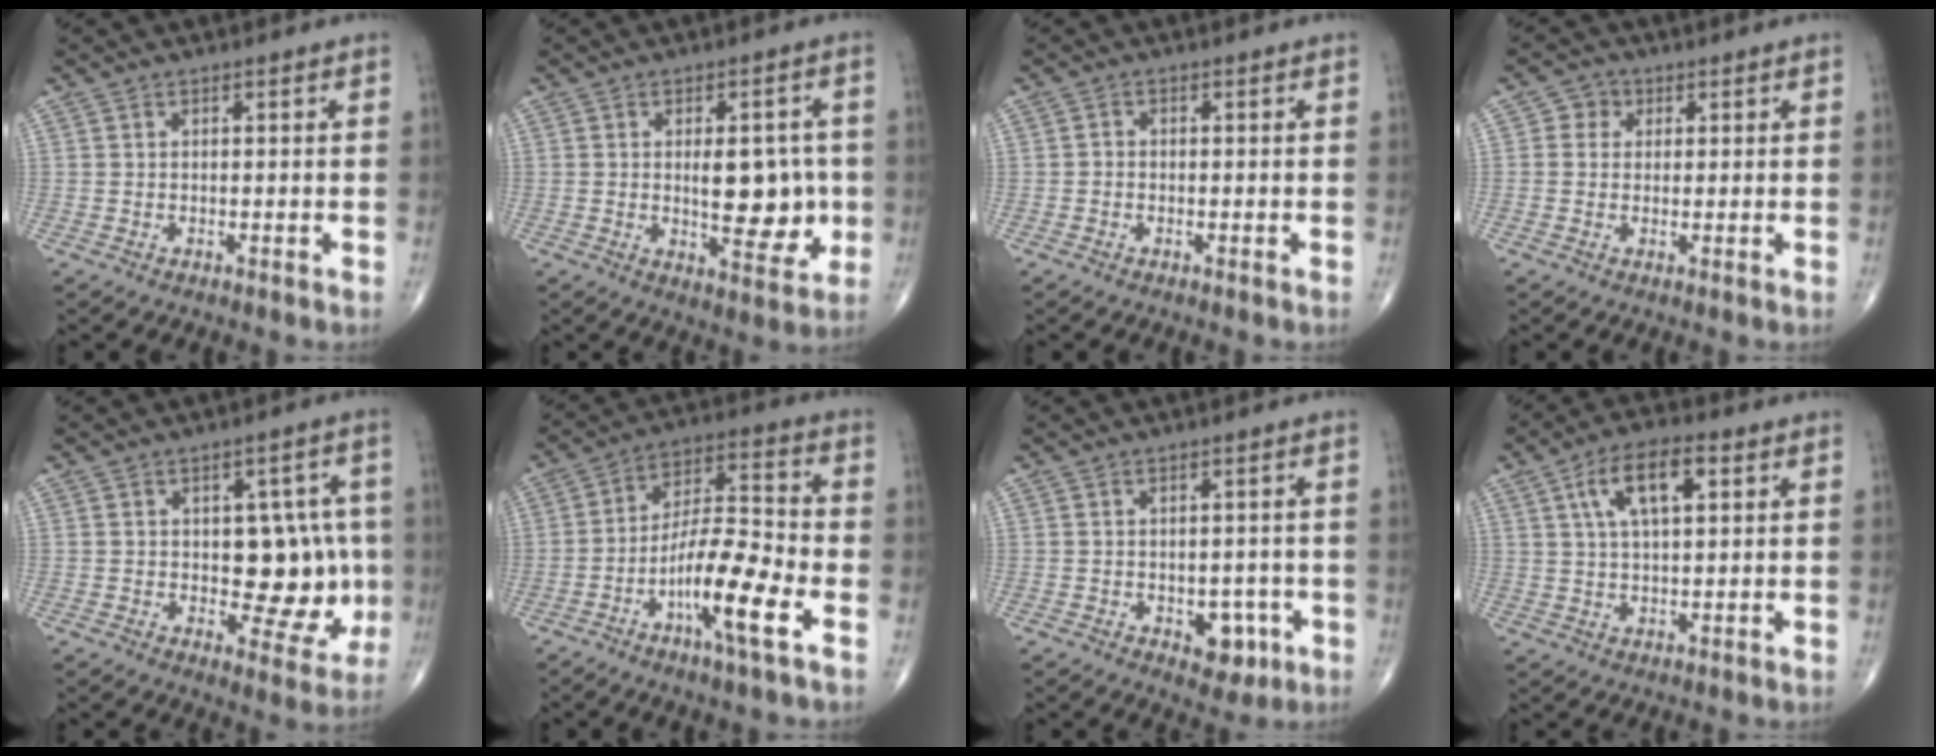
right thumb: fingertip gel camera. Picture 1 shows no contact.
{"total": 11.6, "force": [-0.5, 5.4, 10.2], "torque": [-0.107, -0.007, 0.002]}
{"total": 0.9, "force": [-0.3, 0.7, 0.4], "torque": [0.000, 0.003, -0.009]}
{"total": 3.3, "force": [0.8, 3.0, 1.0], "torque": [0.004, 0.003, 0.004]}
{"total": 12.8, "force": [-0.6, 7.5, 10.3], "torque": [-0.074, 0.007, 0.004]}
{"total": 14.4, "force": [-5.9, 2.6, 12.9], "torque": [-0.235, 0.036, -0.107]}
{"total": 5.5, "force": [-1.9, 3.5, 3.8], "torque": [-0.017, 0.007, -0.018]}
{"total": 10.0, "force": [3.4, 4.4, 8.3], "torque": [-0.144, 0.008, 0.058]}